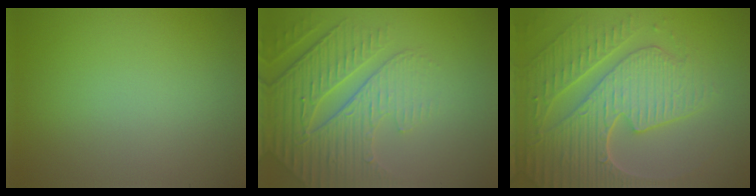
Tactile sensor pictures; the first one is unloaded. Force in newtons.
{"total": 6.6, "press": 5.2, "slide": 4.1}
{"total": 9.2, "press": 6.6, "slide": 6.4}